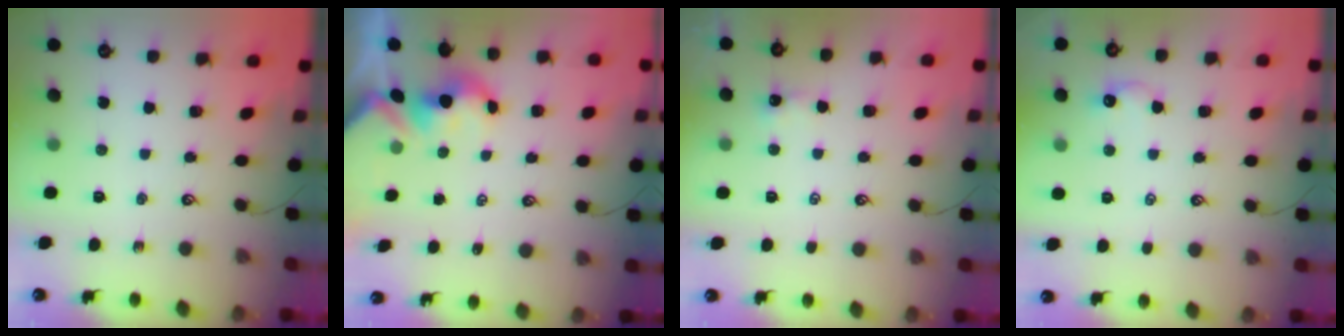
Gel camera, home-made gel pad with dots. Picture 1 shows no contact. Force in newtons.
{"total": 2.4, "press": 2.4, "slide": 0.3}
{"total": 1.6, "press": 1.5, "slide": 0.3}
{"total": 1.7, "press": 1.6, "slide": 0.4}